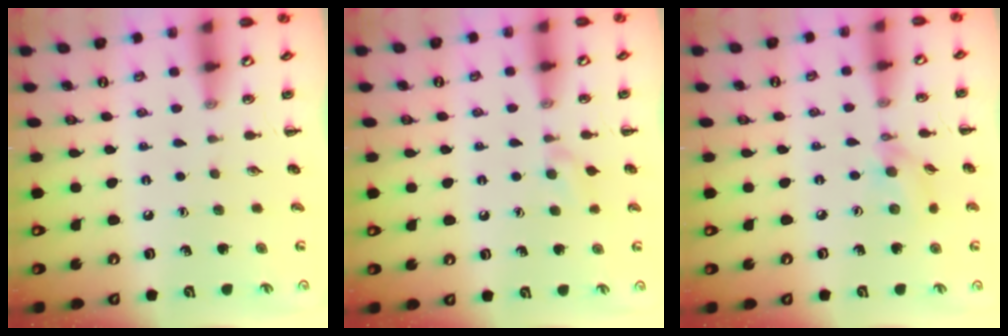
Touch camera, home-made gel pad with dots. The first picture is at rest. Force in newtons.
{"total": 5.5, "press": 5.2, "slide": 1.7}
{"total": 4.9, "press": 4.9, "slide": 0.5}